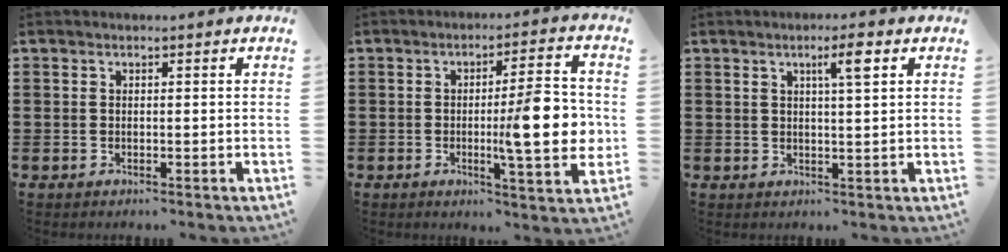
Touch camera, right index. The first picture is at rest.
{"total": 11.5, "force": [-0.7, 2.5, 11.2], "torque": [-0.148, -0.009, -0.018]}
{"total": 3.7, "force": [1.8, 0.2, 3.2], "torque": [-0.052, -0.005, 0.024]}